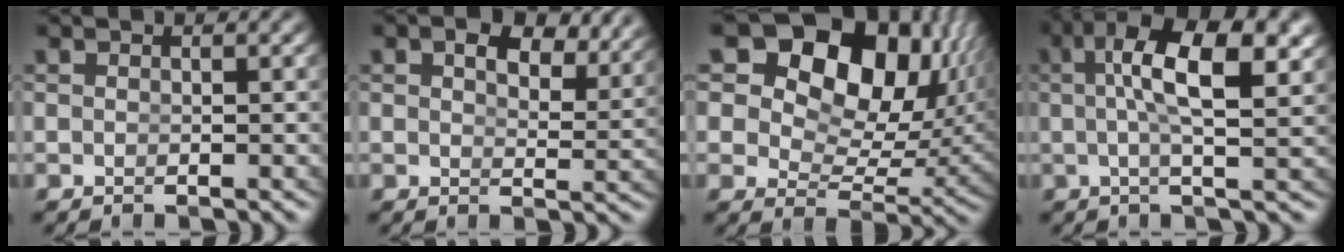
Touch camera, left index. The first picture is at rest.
{"total": 4.4, "force": [3.1, 1.3, 2.8], "torque": [-0.041, -0.002, 0.049]}
{"total": 17.1, "force": [5.0, 11.8, 11.4], "torque": [-0.197, -0.004, 0.072]}
{"total": 8.0, "force": [2.3, 2.3, 7.3], "torque": [-0.121, 0.009, 0.033]}